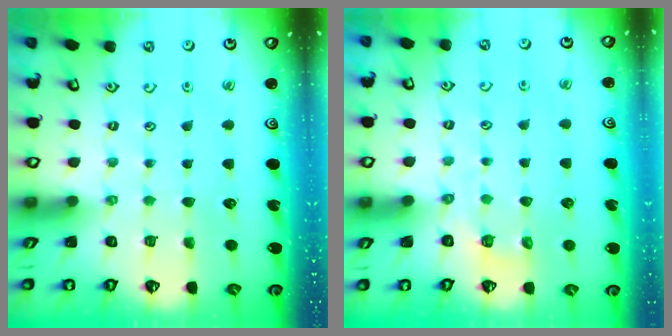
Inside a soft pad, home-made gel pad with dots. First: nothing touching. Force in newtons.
{"total": 2.1, "press": 1.0, "slide": 1.9}